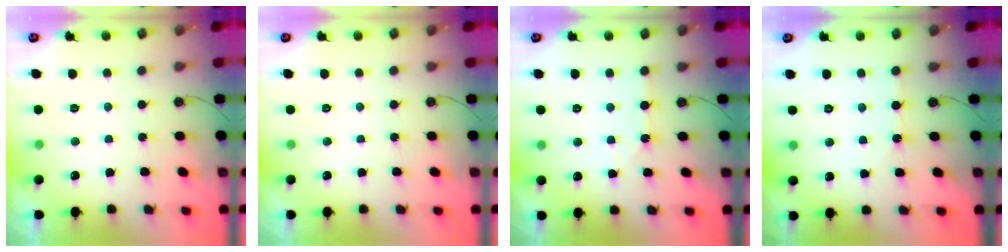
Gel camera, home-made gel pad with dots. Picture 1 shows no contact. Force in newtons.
{"total": 0.0}
{"total": 2.1, "press": 2.1, "slide": 0.4}
{"total": 2.7, "press": 2.7, "slide": 0.5}